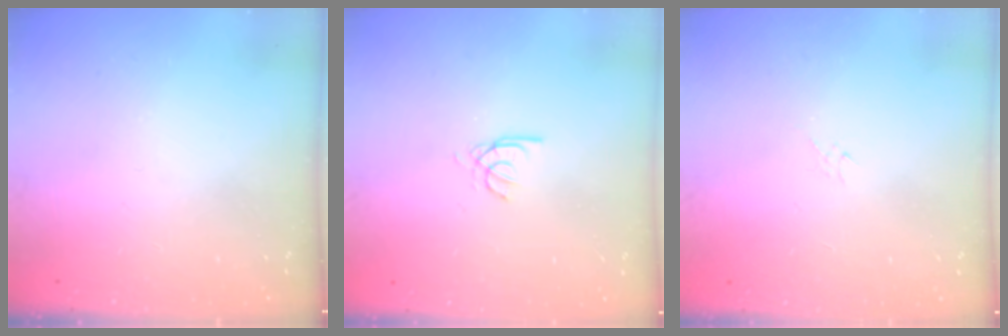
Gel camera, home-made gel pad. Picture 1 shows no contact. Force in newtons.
{"total": 2.4, "press": 2.4, "slide": 0.3}
{"total": 1.3, "press": 1.3, "slide": 0.1}